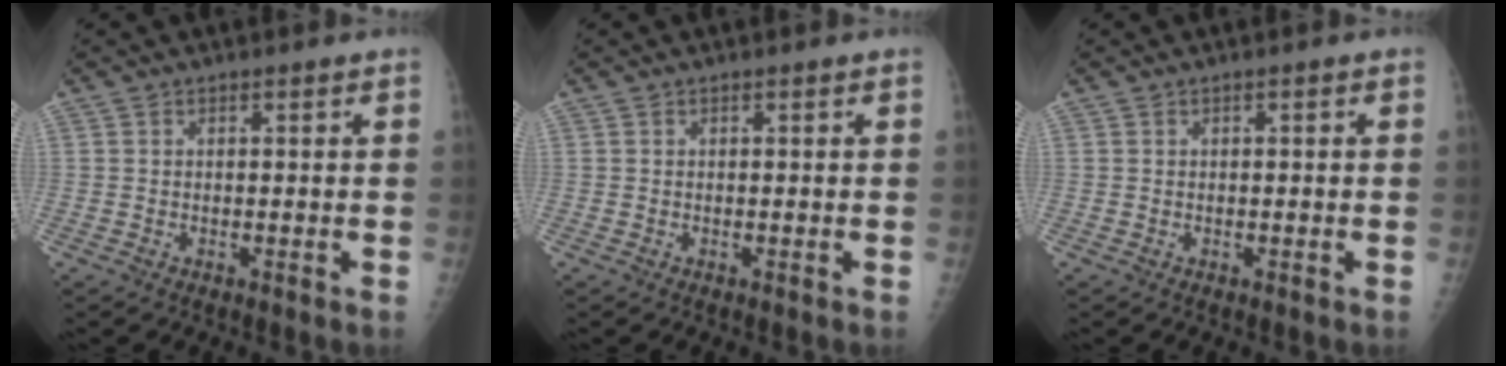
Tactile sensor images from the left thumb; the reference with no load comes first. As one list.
[{"total": 0.0}, {"total": 0.0}]